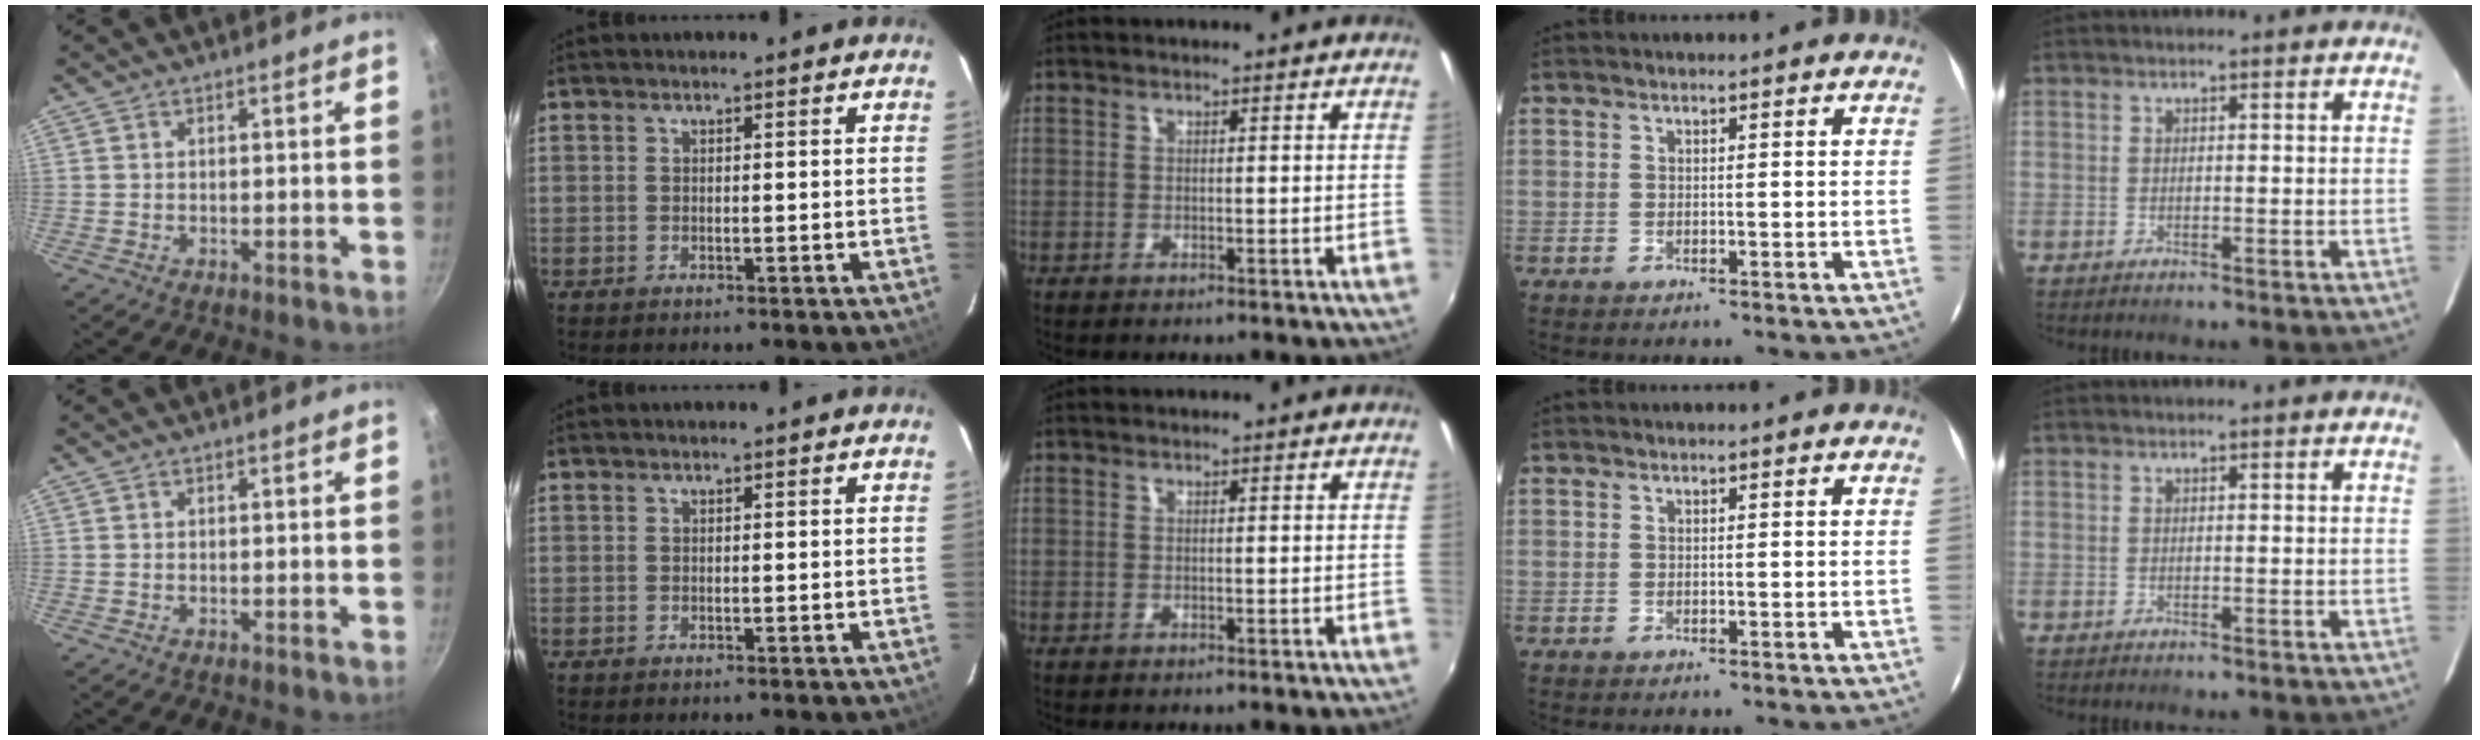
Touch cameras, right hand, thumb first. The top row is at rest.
{}